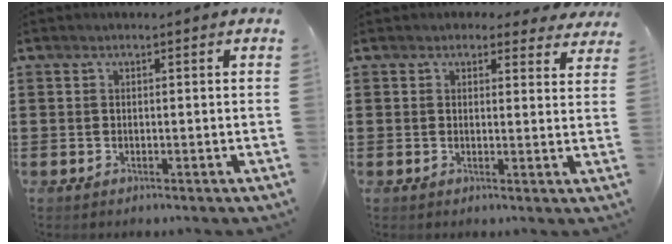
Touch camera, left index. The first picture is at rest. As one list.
[{"total": 2.8, "force": [2.4, 1.3, 0.5], "torque": [-0.003, -0.006, 0.041]}]